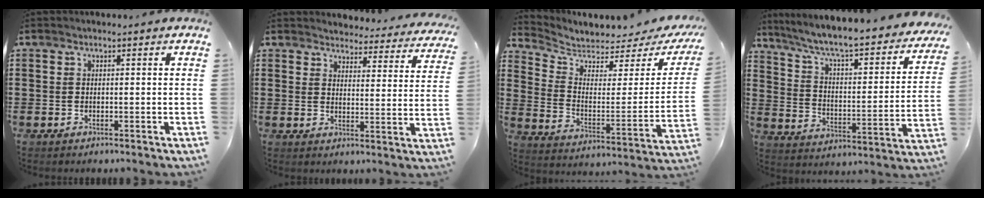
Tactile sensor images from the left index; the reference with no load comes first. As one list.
[{"total": 3.9, "force": [3.8, 0.4, 0.3], "torque": [-0.018, -0.029, 0.064]}, {"total": 4.3, "force": [3.9, 1.2, 1.2], "torque": [-0.051, -0.035, 0.064]}, {"total": 6.6, "force": [5.4, 0.2, 3.8], "torque": [-0.096, -0.048, 0.084]}]